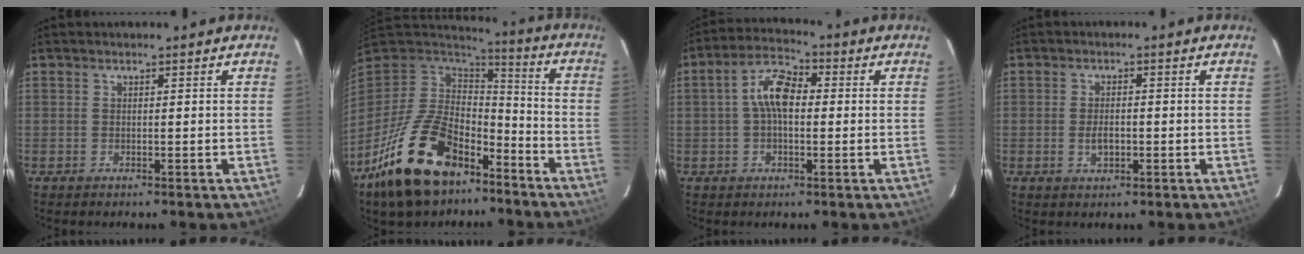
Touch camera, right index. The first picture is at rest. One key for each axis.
{"total": 22.0, "fx": -13.2, "fy": 11.7, "fz": 13.2, "tx": -0.267, "ty": -0.007, "tz": -0.213}
{"total": 7.7, "fx": 0.4, "fy": 4.1, "fz": 6.5, "tx": -0.127, "ty": 0.024, "tz": 0.003}
{"total": 3.1, "fx": -0.8, "fy": 1.7, "fz": 2.5, "tx": -0.047, "ty": 0.000, "tz": -0.012}